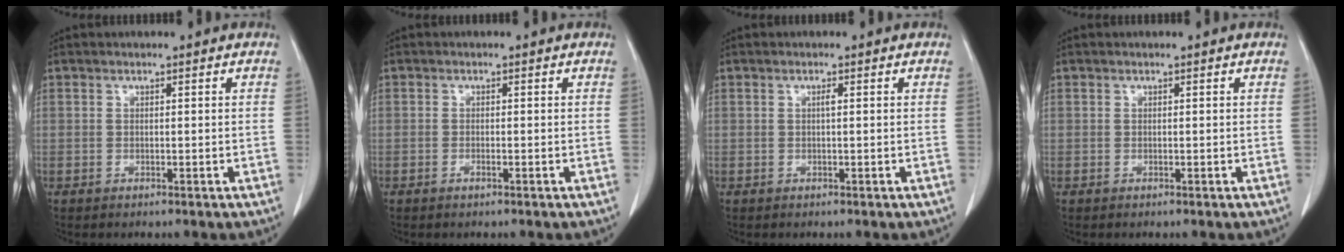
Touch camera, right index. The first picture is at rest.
{"total": 0.6, "force": [-0.3, 0.1, 0.5], "torque": [-0.007, 0.002, -0.002]}
{"total": 0.6, "force": [0.1, 0.0, 0.6], "torque": [-0.013, 0.001, 0.003]}
{"total": 0.0}